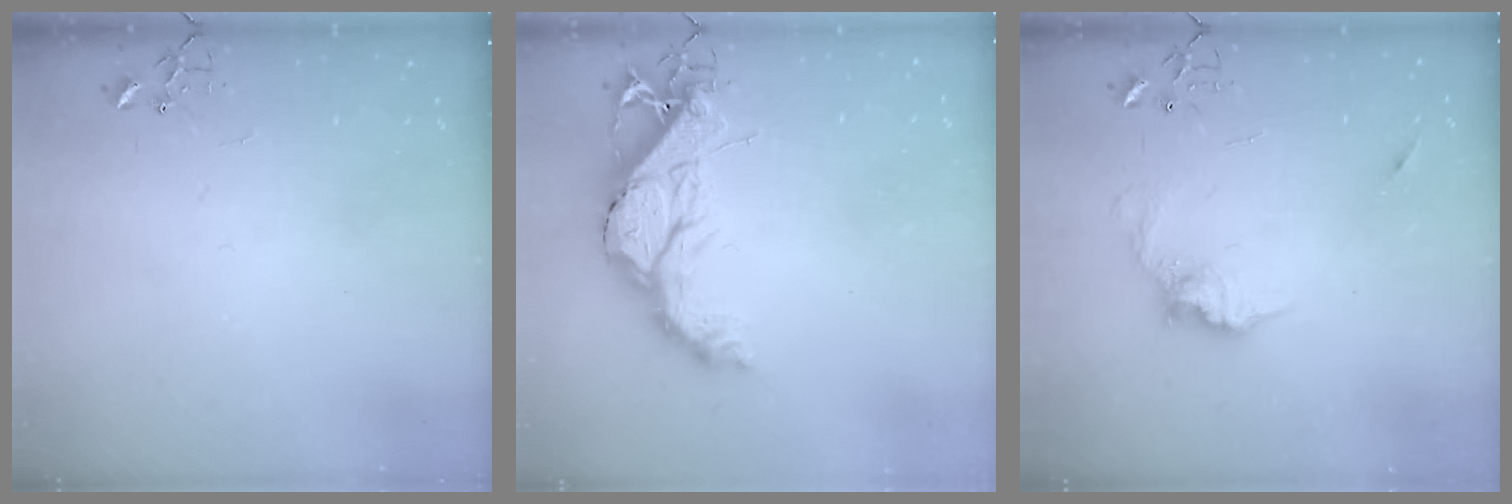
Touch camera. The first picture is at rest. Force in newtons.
{"total": 18.0, "press": 17.9, "slide": 1.7}
{"total": 11.5, "press": 11.5, "slide": 0.8}